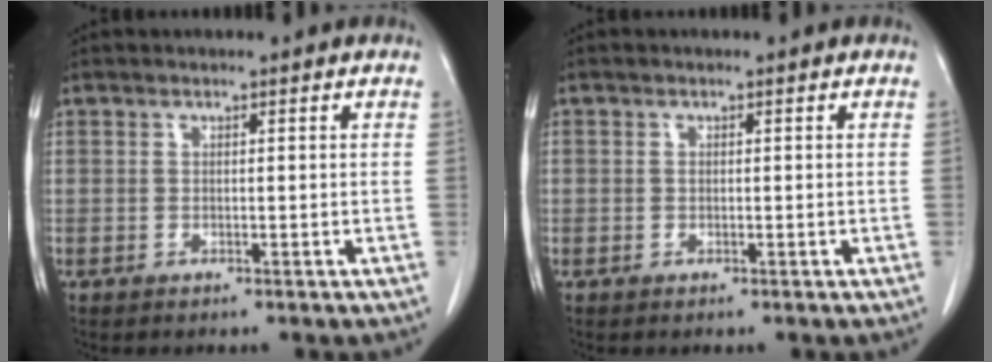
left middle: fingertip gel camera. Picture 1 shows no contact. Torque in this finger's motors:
{"motor_torque": [0.29, -0.01, -0.60, -0.13]}